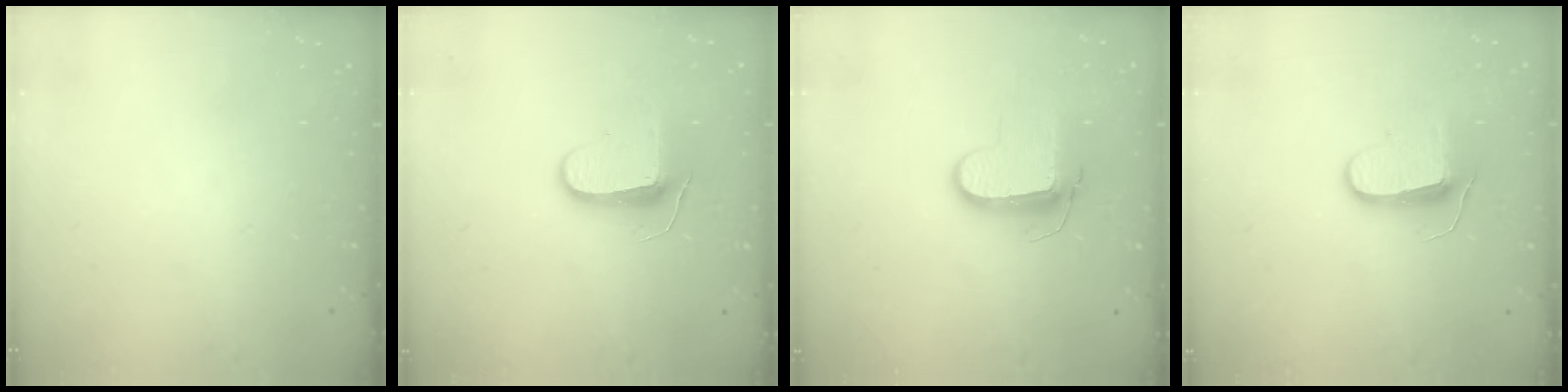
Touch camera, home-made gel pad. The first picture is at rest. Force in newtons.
{"total": 9.1, "press": 9.1, "slide": 0.8}
{"total": 9.6, "press": 9.6, "slide": 0.8}
{"total": 9.6, "press": 9.6, "slide": 0.4}